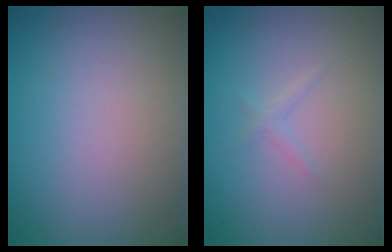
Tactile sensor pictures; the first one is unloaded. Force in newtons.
{"total": 0.7, "press": 0.7, "slide": 0.0}